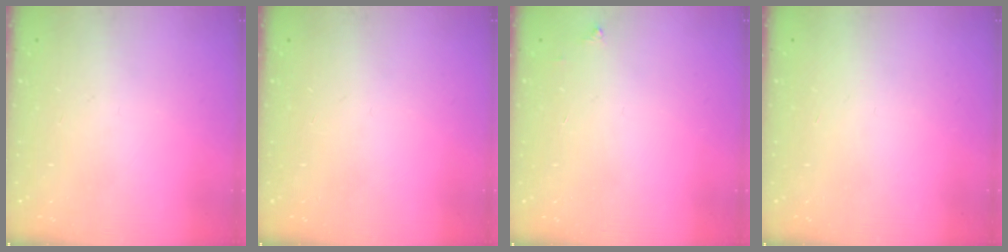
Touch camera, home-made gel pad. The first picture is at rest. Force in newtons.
{"total": 0.0}
{"total": 2.5, "press": 2.5, "slide": 0.4}
{"total": 1.5, "press": 1.5, "slide": 0.1}